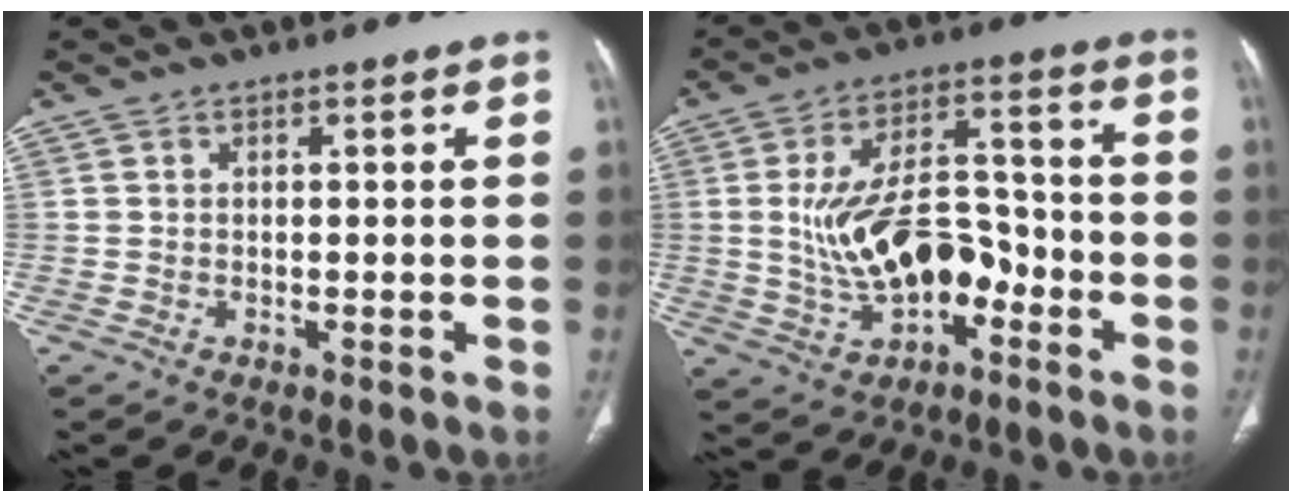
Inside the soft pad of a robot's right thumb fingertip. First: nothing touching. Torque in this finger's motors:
{"motor_torque": [-0.39, 1.46, 1.28, -0.01, 0.13]}